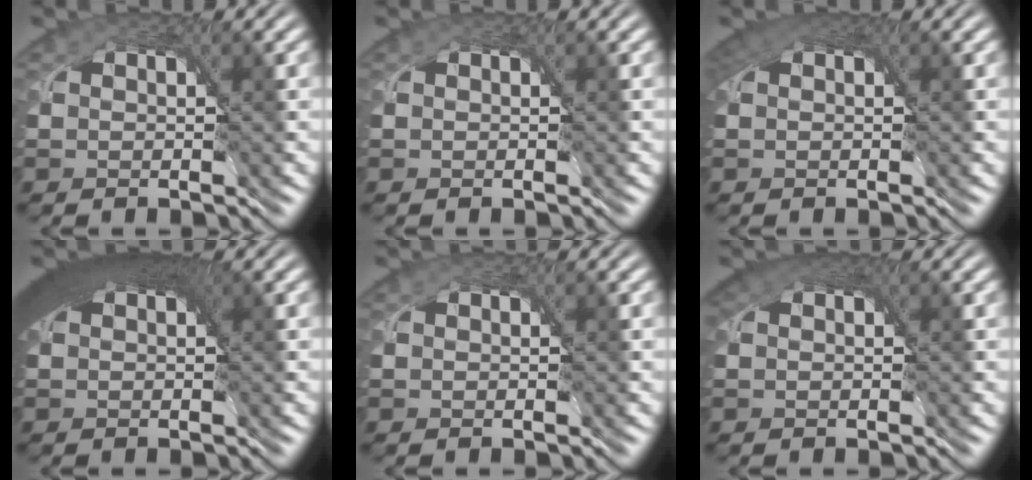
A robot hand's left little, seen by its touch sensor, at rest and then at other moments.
{"total": 0.0}
{"total": 3.0, "force": [1.3, 2.0, 1.9], "torque": [-0.049, 0.001, 0.016]}
{"total": 8.8, "force": [3.1, 4.3, 7.0], "torque": [-0.107, 0.020, 0.033]}
{"total": 0.0}
{"total": 3.2, "force": [1.7, 2.0, 1.8], "torque": [-0.034, 0.007, 0.020]}